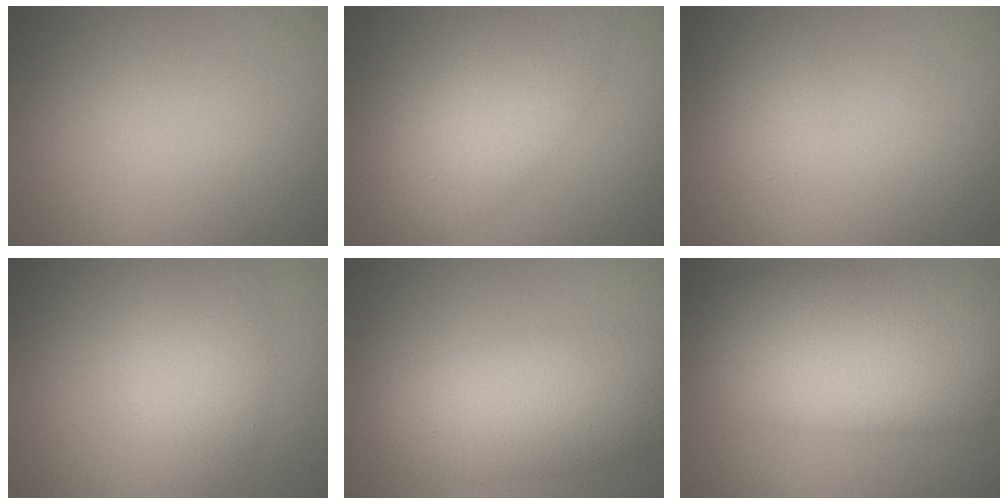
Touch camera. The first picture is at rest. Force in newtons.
{"total": 6.3, "press": 6.3, "slide": 0.2}
{"total": 0.9, "press": 0.9, "slide": 0.0}
{"total": 4.0, "press": 4.0, "slide": 0.2}
{"total": 6.3, "press": 6.3, "slide": 0.1}
{"total": 13.6, "press": 13.6, "slide": 0.4}